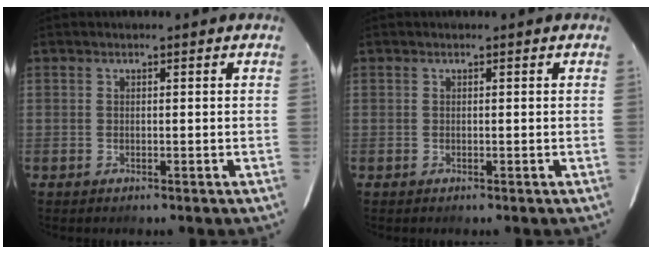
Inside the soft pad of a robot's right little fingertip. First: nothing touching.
{"total": 0.0}